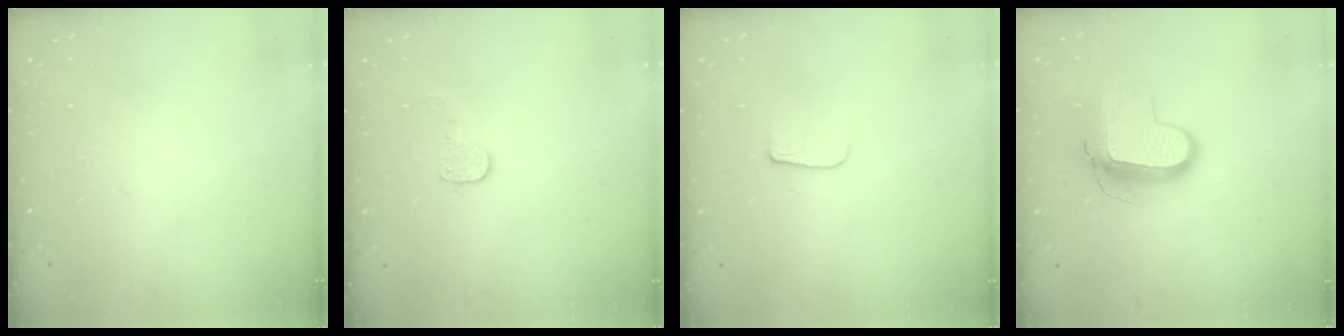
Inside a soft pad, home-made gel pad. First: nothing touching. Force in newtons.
{"total": 6.4, "press": 6.4, "slide": 0.4}
{"total": 6.5, "press": 6.5, "slide": 0.7}
{"total": 11.1, "press": 11.0, "slide": 1.3}